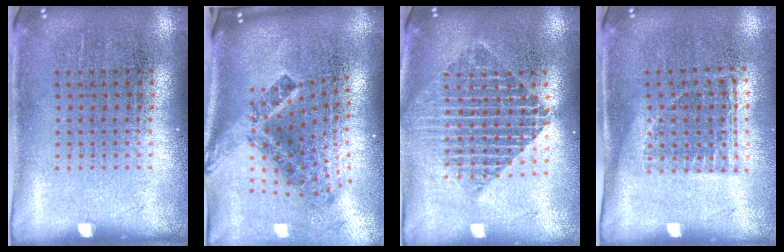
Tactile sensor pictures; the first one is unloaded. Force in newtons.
{"total": 2.8, "press": 1.6, "slide": 2.2}
{"total": 2.0, "press": 1.6, "slide": 1.2}
{"total": 1.2, "press": 0.9, "slide": 0.7}